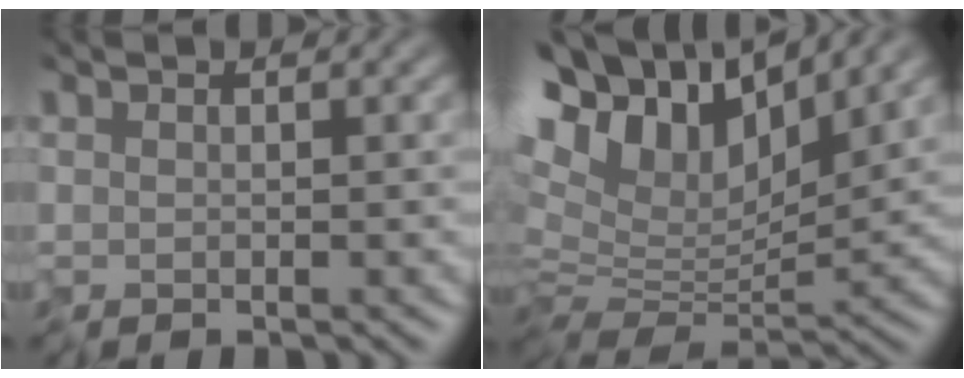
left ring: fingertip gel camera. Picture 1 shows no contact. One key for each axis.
{"total": 12.3, "fx": 6.1, "fy": 5.6, "fz": 9.2, "tx": -0.192, "ty": 0.036, "tz": 0.099}